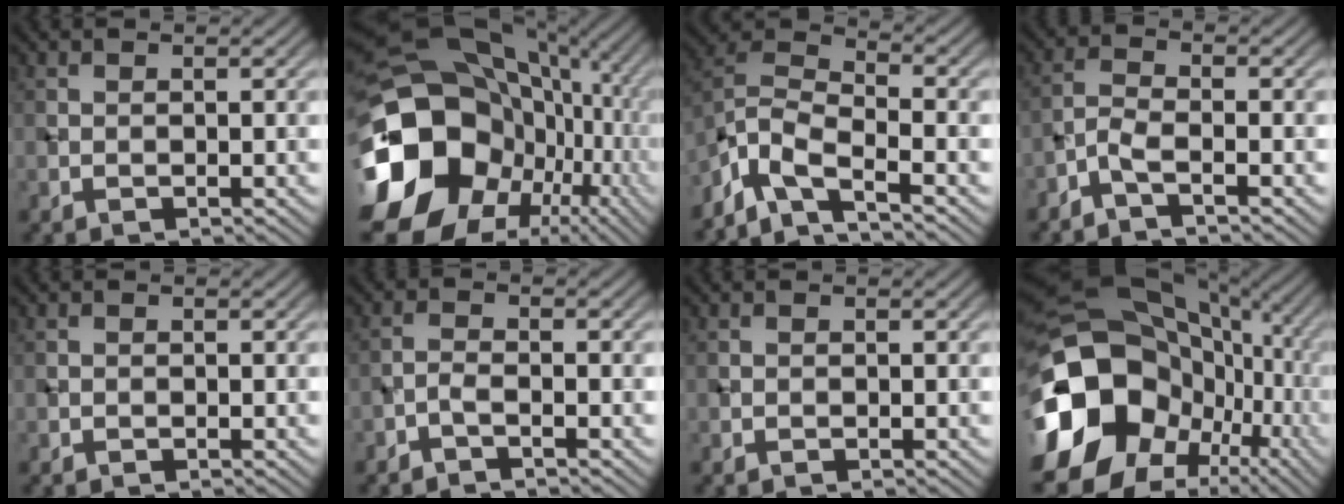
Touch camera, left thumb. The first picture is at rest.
{"total": 21.2, "force": [-3.5, 17.2, 11.9], "torque": [-0.266, -0.027, -0.035]}
{"total": 7.6, "force": [-5.5, 2.3, 4.7], "torque": [-0.106, -0.001, -0.126]}
{"total": 2.8, "force": [-2.1, 0.6, 1.7], "torque": [-0.042, 0.000, -0.054]}
{"total": 0.0}
{"total": 1.7, "force": [-1.4, 0.4, 0.9], "torque": [-0.022, 0.002, -0.034]}
{"total": 0.0}
{"total": 20.4, "force": [-1.3, 16.6, 11.7], "torque": [-0.259, -0.021, 0.001]}